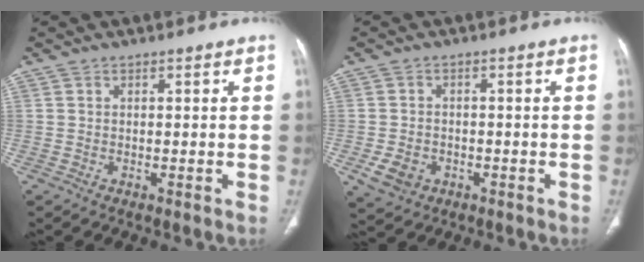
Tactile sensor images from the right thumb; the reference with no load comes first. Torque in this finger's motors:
{"motor_torque": [0.53, 0.36, 0.06, -0.38, 0.01]}